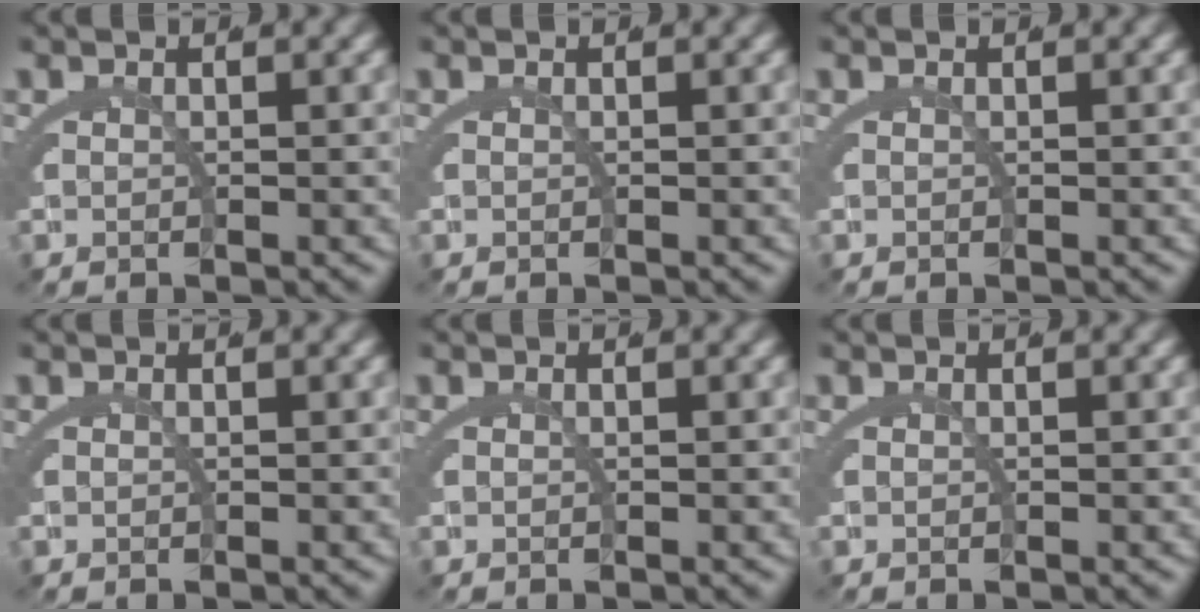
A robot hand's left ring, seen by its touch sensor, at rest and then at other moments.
{"total": 0.0}
{"total": 0.0}
{"total": 0.0}
{"total": 0.0}
{"total": 0.0}